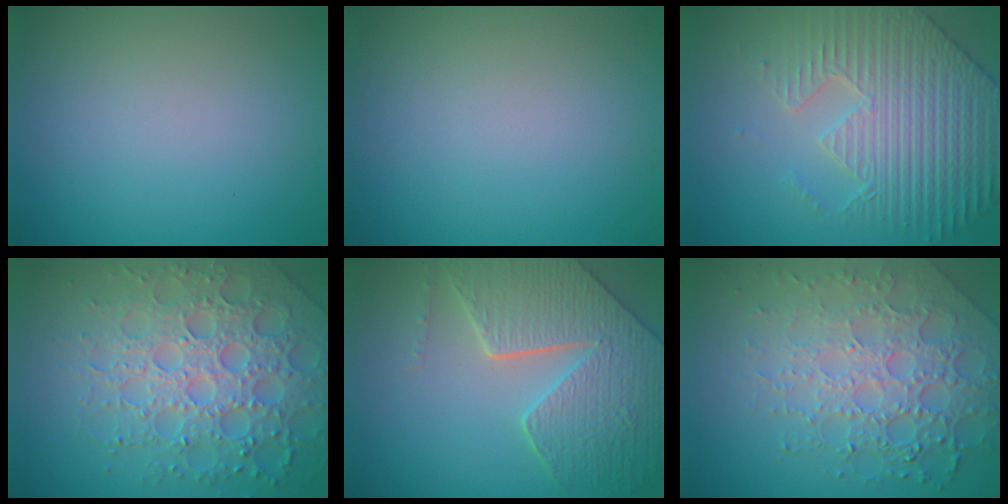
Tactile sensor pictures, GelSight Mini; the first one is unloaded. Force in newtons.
{"total": 0.0}
{"total": 6.7, "press": 5.7, "slide": 3.6}
{"total": 7.3, "press": 7.1, "slide": 1.7}
{"total": 8.0, "press": 6.1, "slide": 5.3}
{"total": 7.9, "press": 5.5, "slide": 5.7}